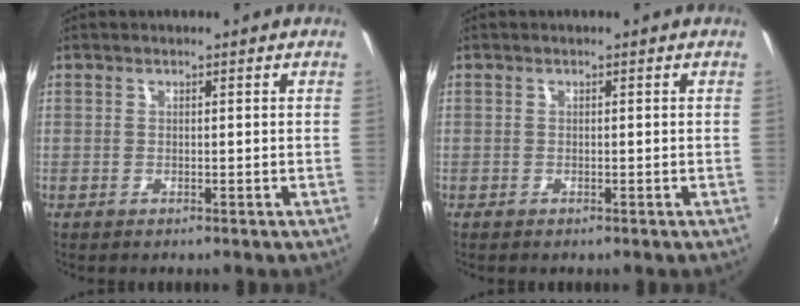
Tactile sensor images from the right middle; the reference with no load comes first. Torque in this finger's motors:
{"motor_torque": [-0.44, -0.51, -0.11, -0.03]}